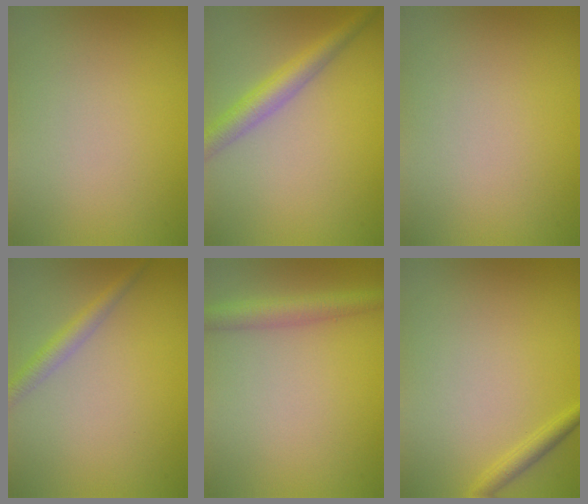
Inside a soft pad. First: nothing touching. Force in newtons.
{"total": 3.4, "press": 3.4, "slide": 0.1}
{"total": 0.0}
{"total": 2.0, "press": 2.0, "slide": 0.0}
{"total": 2.8, "press": 2.8, "slide": 0.1}
{"total": 1.4, "press": 1.4, "slide": 0.1}